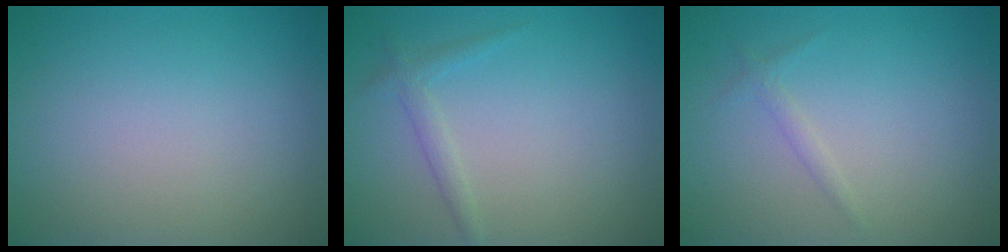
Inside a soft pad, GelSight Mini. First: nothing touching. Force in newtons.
{"total": 1.4, "press": 1.4, "slide": 0.0}
{"total": 0.8, "press": 0.8, "slide": 0.0}